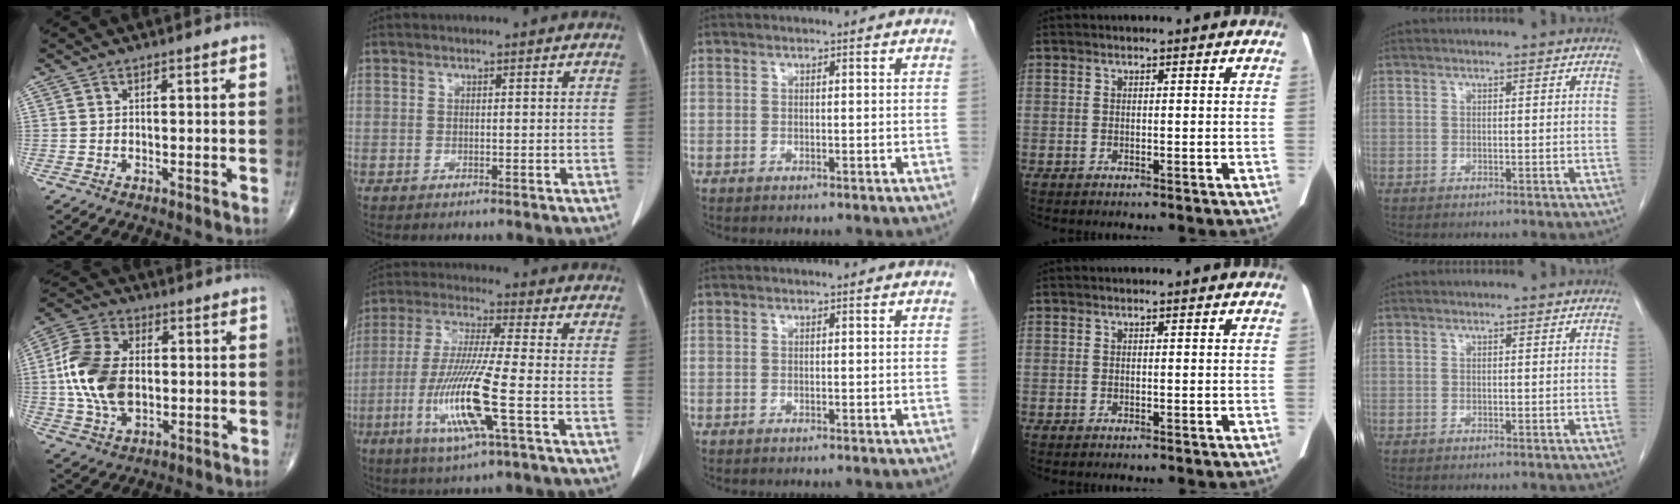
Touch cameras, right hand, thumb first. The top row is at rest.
{"thumb": {"total": 15.3, "force": [0.1, 9.8, 11.7], "torque": [-0.233, 0.011, 0.001]}, "index": {"total": 13.3, "force": [-4.1, 0.1, 12.6], "torque": [-0.261, -0.018, -0.082]}}